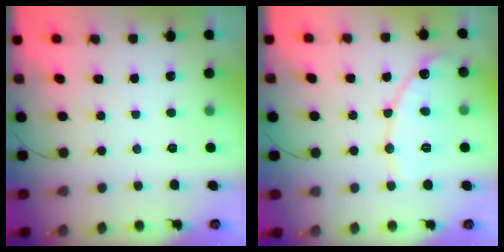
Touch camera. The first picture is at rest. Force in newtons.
{"total": 11.4, "press": 11.3, "slide": 1.0}